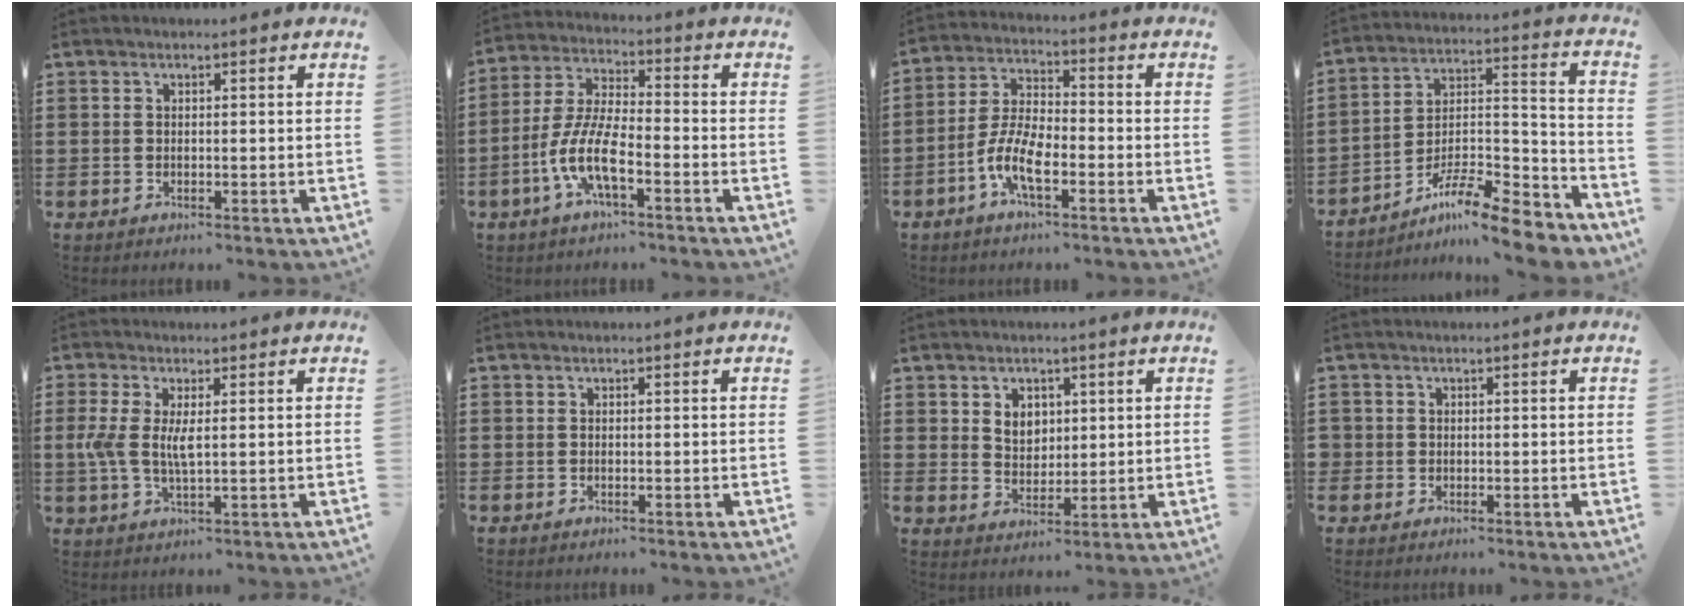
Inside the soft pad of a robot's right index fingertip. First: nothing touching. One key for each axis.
{"total": 8.4, "fx": -4.0, "fy": 2.2, "fz": 7.0, "tx": -0.178, "ty": -0.014, "tz": -0.085}
{"total": 7.5, "fx": -3.5, "fy": 2.8, "fz": 6.1, "tx": -0.150, "ty": -0.009, "tz": -0.072}
{"total": 10.6, "fx": -8.9, "fy": 1.3, "fz": 5.6, "tx": -0.088, "ty": 0.015, "tz": -0.174}
{"total": 4.6, "fx": 0.3, "fy": 1.7, "fz": 4.3, "tx": -0.100, "ty": -0.001, "tz": 0.000}
{"total": 0.0}
{"total": 3.6, "fx": 1.6, "fy": 2.9, "fz": 1.4, "tx": -0.037, "ty": 0.011, "tz": 0.029}
{"total": 1.0, "fx": -0.1, "fy": 1.0, "fz": 0.1, "tx": -0.005, "ty": 0.005, "tz": -0.005}